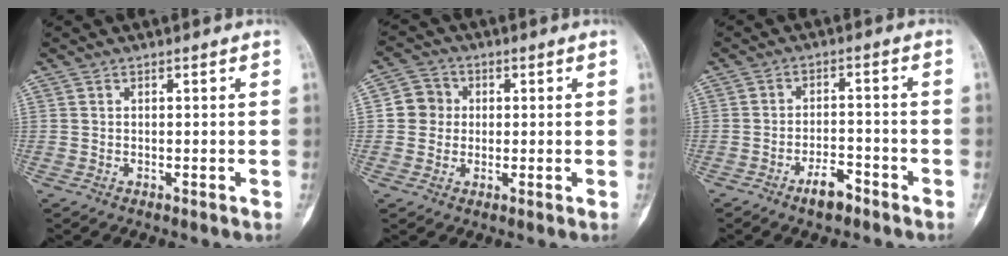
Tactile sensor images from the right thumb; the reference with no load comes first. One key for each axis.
{"total": 5.2, "fx": 0.4, "fy": 4.9, "fz": 1.6, "tx": -0.002, "ty": 0.007, "tz": -0.002}
{"total": 4.9, "fx": -3.4, "fy": 2.0, "fz": 3.0, "tx": -0.044, "ty": 0.024, "tz": -0.055}